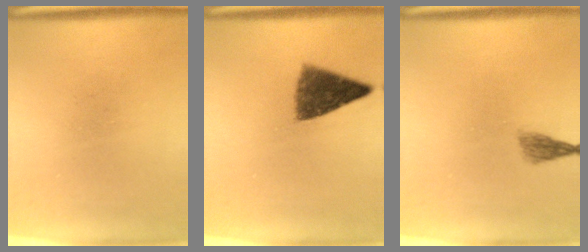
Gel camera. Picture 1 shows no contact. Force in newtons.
{"total": 7.2}
{"total": 1.8}